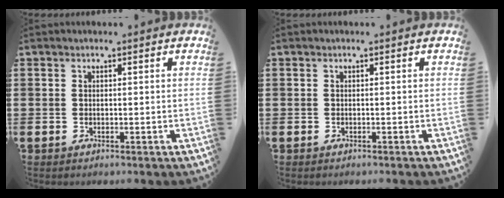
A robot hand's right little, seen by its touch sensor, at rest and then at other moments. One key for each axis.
{"total": 0.0}